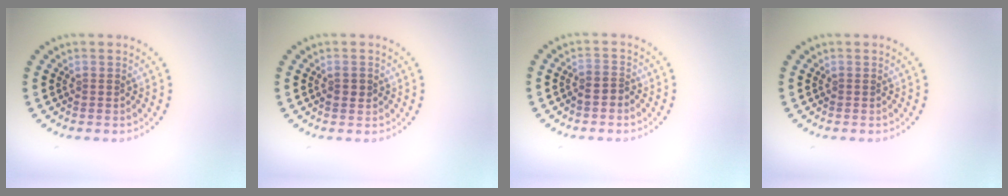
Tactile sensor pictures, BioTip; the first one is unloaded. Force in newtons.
{"total": 1.2, "press": 1.2, "slide": 0.1}
{"total": 1.5, "press": 1.4, "slide": 0.6}
{"total": 0.0}